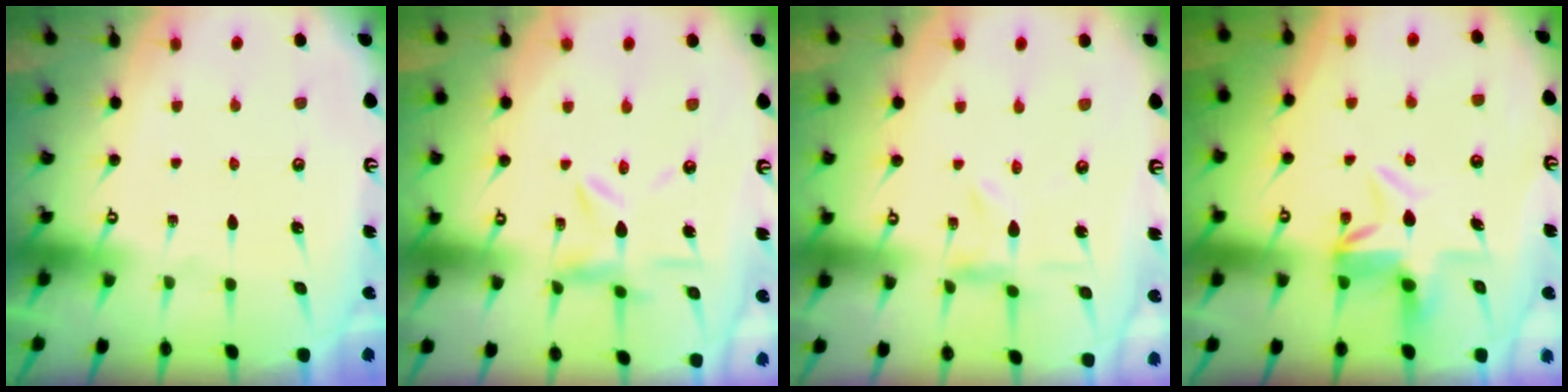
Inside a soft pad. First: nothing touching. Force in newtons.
{"total": 6.4, "press": 6.3, "slide": 0.7}
{"total": 1.6, "press": 1.6, "slide": 0.2}
{"total": 5.8, "press": 5.8, "slide": 0.4}